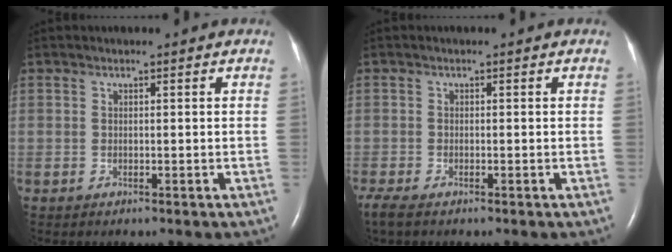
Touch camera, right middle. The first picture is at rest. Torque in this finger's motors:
{"motor_torque": [0.27, -0.28, 0.00, 0.01]}